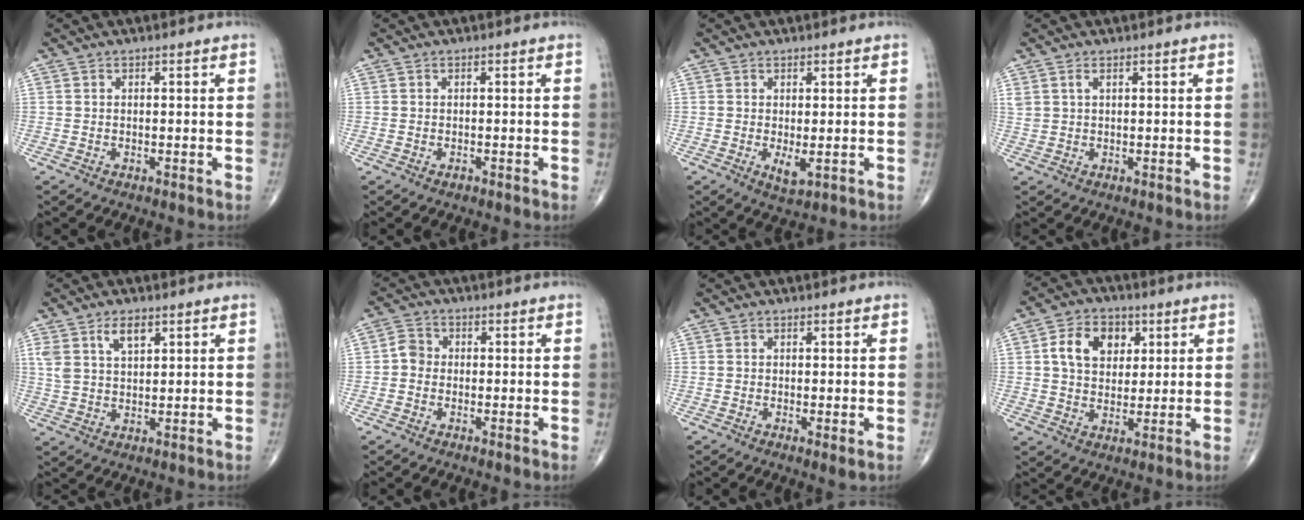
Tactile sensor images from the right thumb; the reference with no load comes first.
{"total": 0.5, "force": [-0.3, 0.3, 0.3], "torque": [-0.004, -0.001, -0.006]}
{"total": 2.6, "force": [-0.3, 1.0, 2.3], "torque": [-0.035, -0.007, 0.000]}
{"total": 1.8, "force": [1.0, 0.8, 1.2], "torque": [-0.029, 0.005, 0.027]}
{"total": 5.6, "force": [3.1, 2.8, 3.8], "torque": [-0.067, -0.012, 0.062]}
{"total": 3.0, "force": [-0.4, 2.7, 1.4], "torque": [-0.012, 0.008, -0.017]}
{"total": 1.4, "force": [-0.2, 0.3, 1.4], "torque": [-0.031, -0.008, -0.006]}
{"total": 9.8, "force": [2.9, 7.2, 6.0], "torque": [-0.075, -0.004, 0.048]}